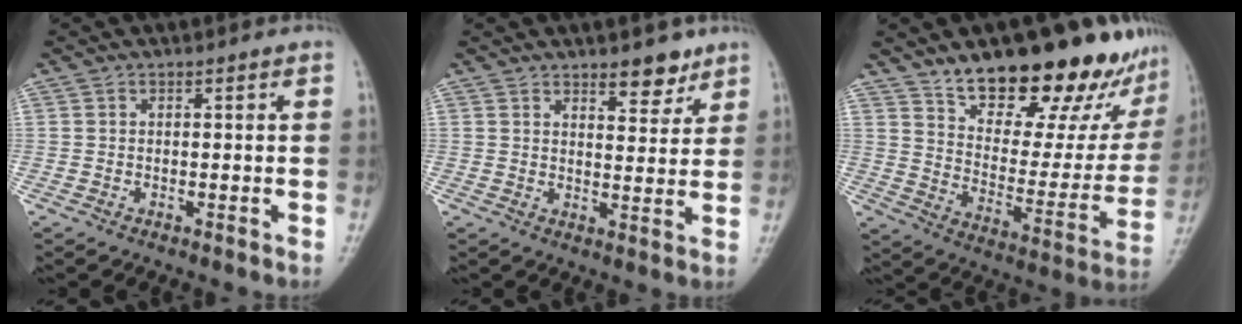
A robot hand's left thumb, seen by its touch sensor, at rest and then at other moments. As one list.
[{"total": 5.4, "force": [3.9, 2.3, 2.9], "torque": [-0.018, -0.028, 0.057]}, {"total": 23.2, "force": [17.1, 8.9, 13.0], "torque": [-0.131, -0.092, 0.252]}]